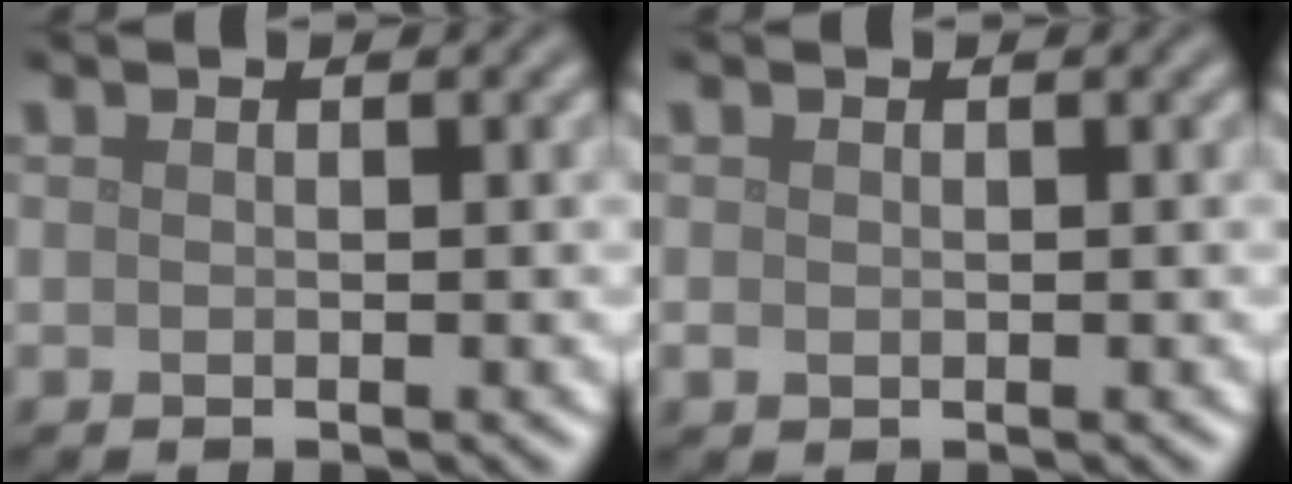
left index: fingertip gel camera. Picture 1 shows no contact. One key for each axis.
{"total": 0.7, "fx": 0.0, "fy": 0.6, "fz": 0.3, "tx": -0.006, "ty": -0.002, "tz": 0.001}